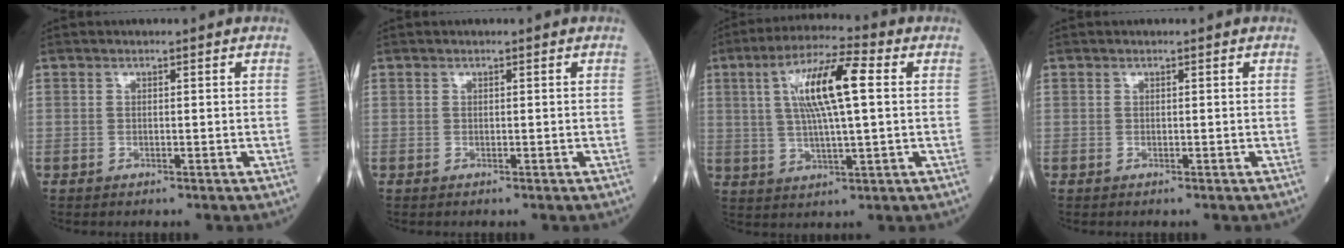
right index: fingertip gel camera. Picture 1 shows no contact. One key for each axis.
{"total": 0.0}
{"total": 11.8, "fx": 2.7, "fy": 1.6, "fz": 11.4, "tx": -0.216, "ty": 0.016, "tz": 0.046}
{"total": 0.0}